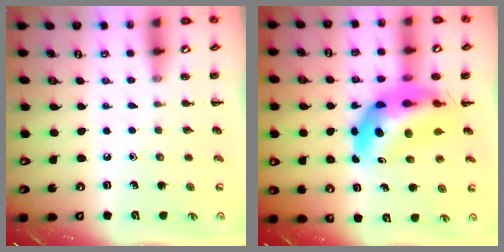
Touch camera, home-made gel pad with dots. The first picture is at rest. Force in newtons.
{"total": 12.4, "press": 11.9, "slide": 3.4}